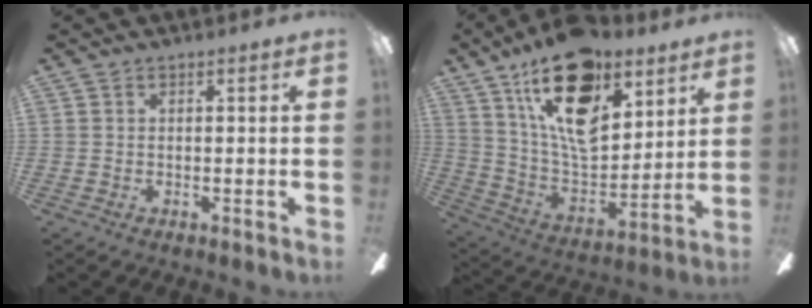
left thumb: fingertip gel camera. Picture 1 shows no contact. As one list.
[{"total": 22.0, "force": [12.9, 11.3, 13.9], "torque": [-0.242, -0.072, 0.223]}]